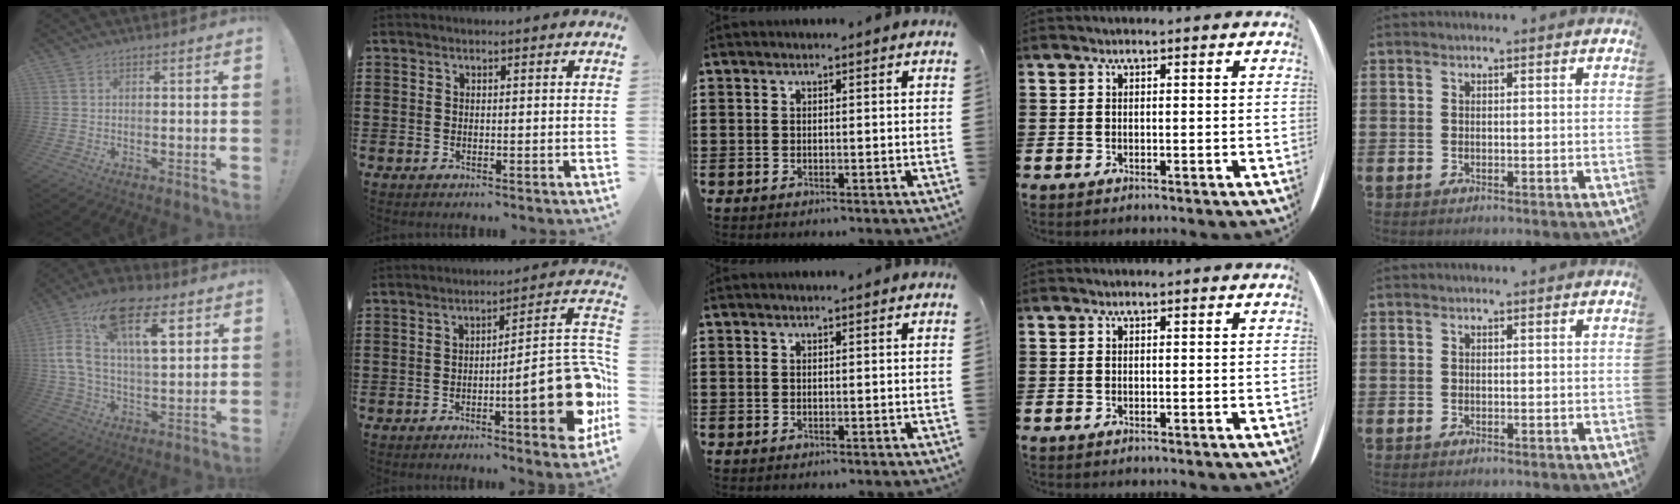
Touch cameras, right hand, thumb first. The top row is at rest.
{"thumb": {"total": 20.7, "force": [8.4, 10.2, 15.9], "torque": [-0.292, -0.031, 0.133]}, "index": {"total": 14.6, "force": [-4.1, 3.7, 13.6], "torque": [-0.182, -0.009, -0.062]}}